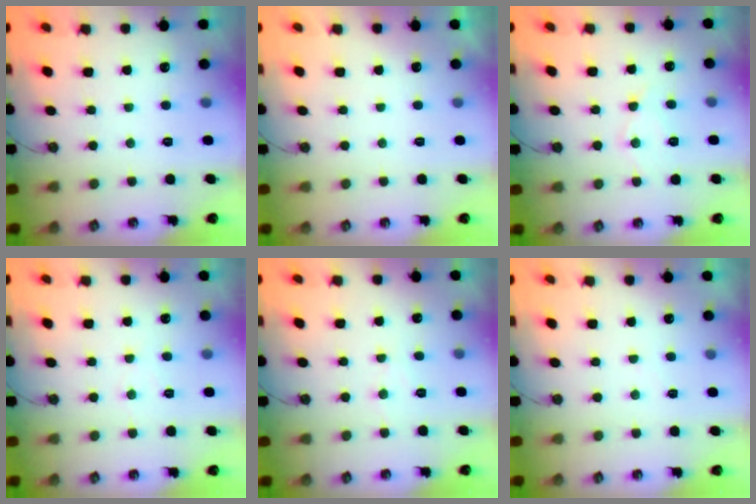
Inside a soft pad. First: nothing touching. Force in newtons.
{"total": 0.0}
{"total": 9.1, "press": 9.0, "slide": 0.8}
{"total": 5.3, "press": 5.2, "slide": 0.8}
{"total": 4.8, "press": 4.8, "slide": 0.3}
{"total": 3.7, "press": 3.7, "slide": 0.6}